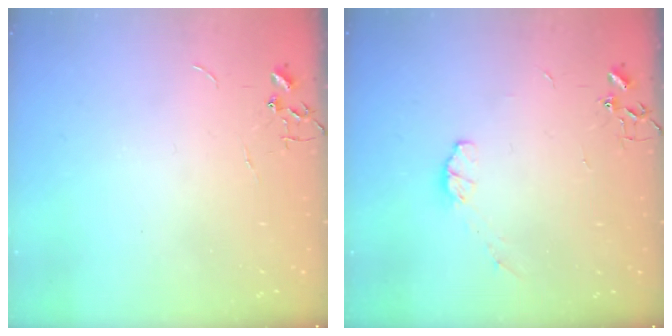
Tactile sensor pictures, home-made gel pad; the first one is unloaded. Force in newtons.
{"total": 4.5, "press": 4.5, "slide": 0.5}